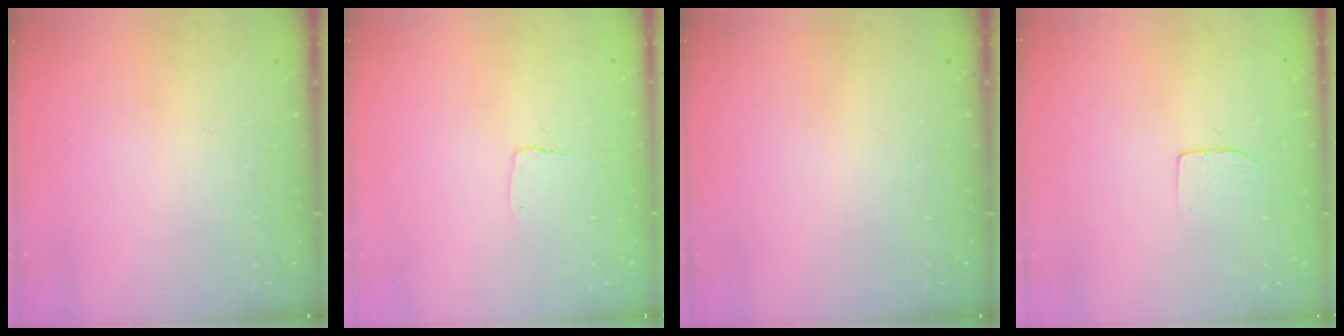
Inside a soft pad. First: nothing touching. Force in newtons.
{"total": 2.7, "press": 2.7, "slide": 0.2}
{"total": 0.0}
{"total": 3.7, "press": 3.7, "slide": 0.3}